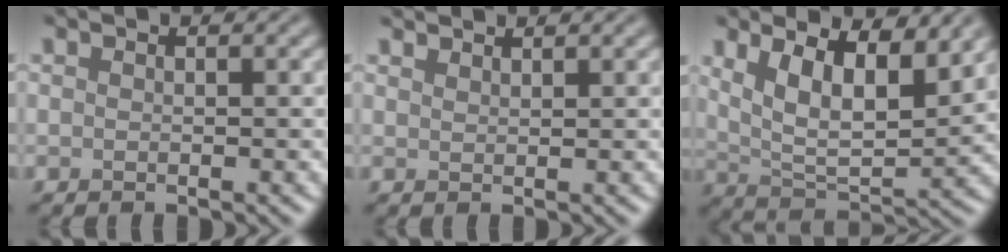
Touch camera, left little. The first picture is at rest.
{"total": 1.6, "force": [1.6, 0.2, 0.3], "torque": [-0.005, 0.001, 0.026]}
{"total": 8.1, "force": [3.9, 3.4, 6.3], "torque": [-0.110, -0.003, 0.063]}